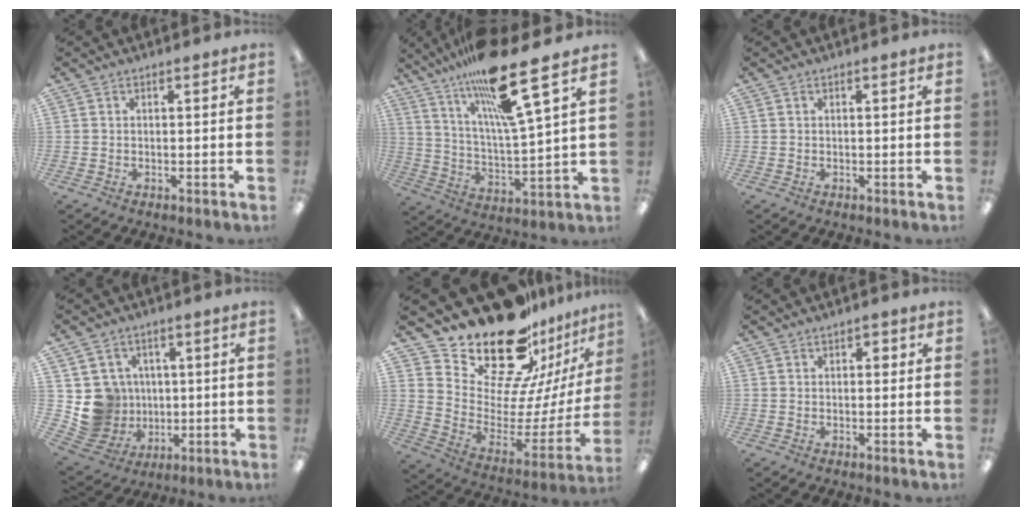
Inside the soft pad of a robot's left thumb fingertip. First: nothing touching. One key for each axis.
{"total": 19.2, "fx": 13.9, "fy": 2.5, "fz": 13.1, "tx": -0.244, "ty": -0.069, "tz": 0.224}
{"total": 0.0}
{"total": 10.1, "fx": 0.7, "fy": 9.9, "fz": 1.5, "tx": -0.059, "ty": -0.010, "tz": 0.028}
{"total": 25.2, "fx": 20.6, "fy": 10.7, "fz": 9.8, "tx": -0.153, "ty": -0.156, "tz": 0.373}
{"total": 1.1, "fx": 0.4, "fy": 0.8, "fz": 0.6, "tx": -0.004, "ty": 0.002, "tz": 0.005}